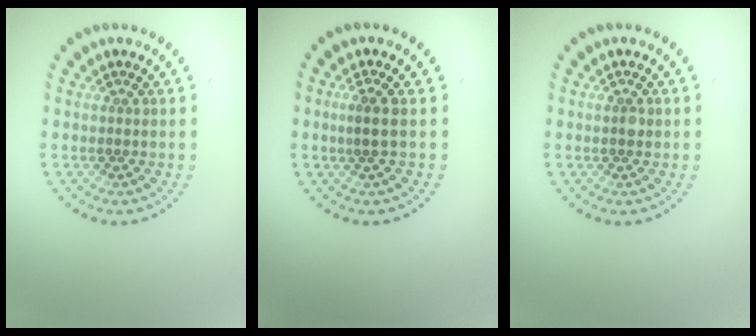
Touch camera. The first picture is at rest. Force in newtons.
{"total": 1.3, "press": 0.9, "slide": 0.9}
{"total": 1.0, "press": 1.0, "slide": 0.1}